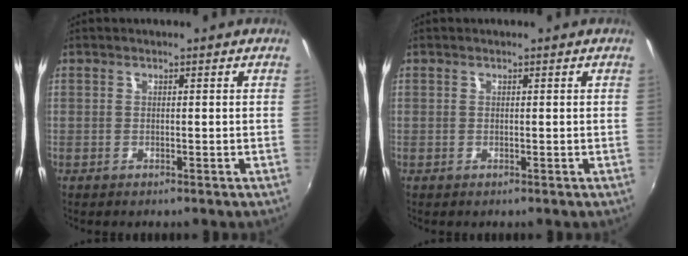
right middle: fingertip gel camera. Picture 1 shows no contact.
{"total": 0.0}